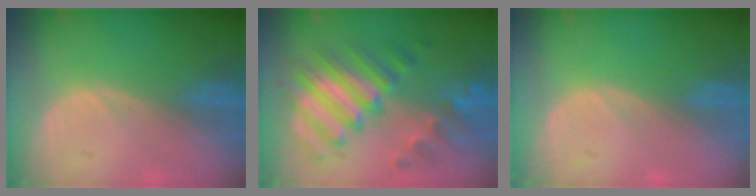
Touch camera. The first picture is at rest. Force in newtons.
{"total": 10.3, "press": 10.3, "slide": 0.8}
{"total": 0.0}